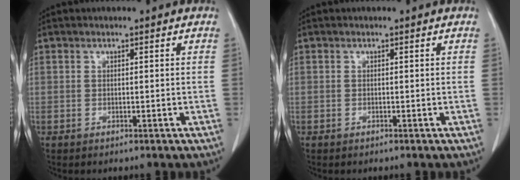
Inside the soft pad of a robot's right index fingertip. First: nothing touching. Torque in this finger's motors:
{"motor_torque": [-0.04, 0.00, 0.00, -0.01]}